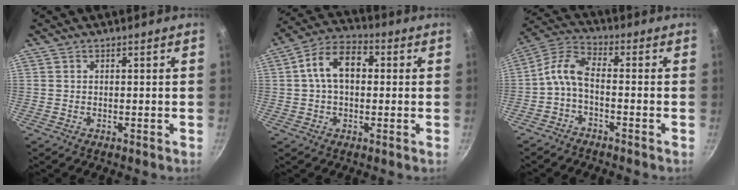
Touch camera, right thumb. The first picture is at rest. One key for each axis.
{"total": 10.6, "fx": 1.3, "fy": 6.8, "fz": 8.0, "tx": -0.116, "ty": 0.030, "tz": 0.007}
{"total": 6.8, "fx": -2.2, "fy": 2.9, "fz": 5.8, "tx": -0.140, "ty": 0.036, "tz": -0.056}